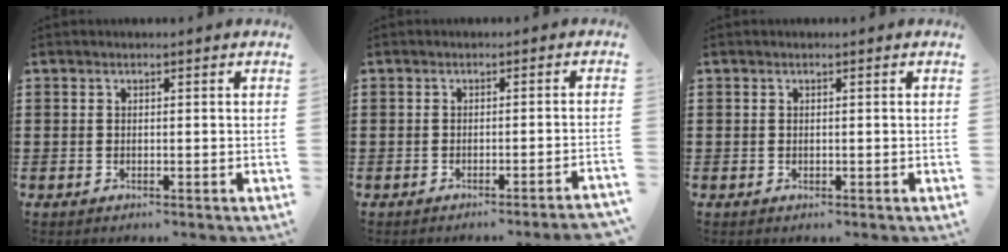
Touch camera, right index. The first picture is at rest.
{"total": 1.7, "force": [-1.4, -0.5, 0.9], "torque": [-0.015, -0.003, -0.027]}
{"total": 0.0}